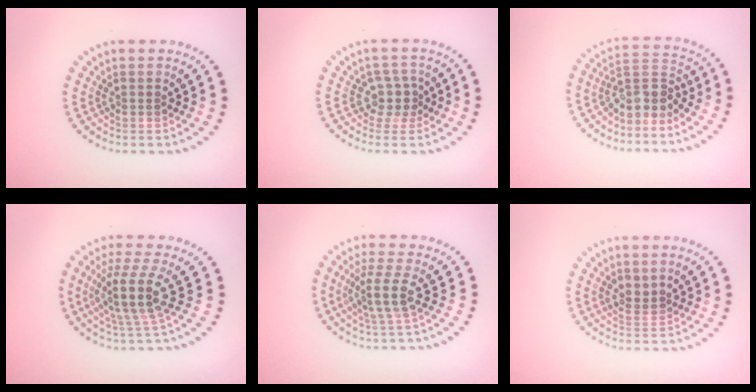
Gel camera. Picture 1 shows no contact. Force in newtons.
{"total": 2.5, "press": 1.9, "slide": 1.6}
{"total": 3.1, "press": 2.4, "slide": 2.0}
{"total": 4.4, "press": 3.4, "slide": 2.8}
{"total": 3.2, "press": 2.5, "slide": 2.0}
{"total": 1.9, "press": 1.8, "slide": 0.7}